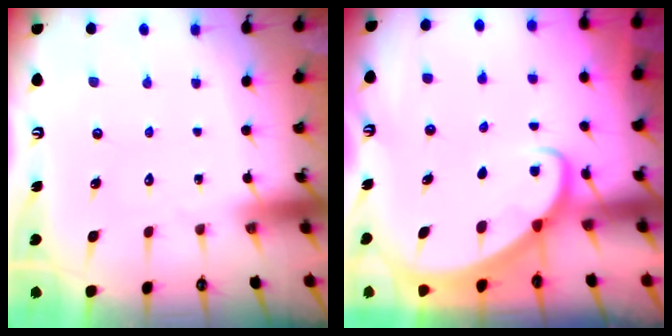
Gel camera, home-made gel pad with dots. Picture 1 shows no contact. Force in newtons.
{"total": 2.6, "press": 2.6, "slide": 0.3}